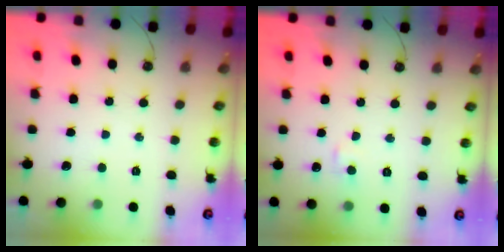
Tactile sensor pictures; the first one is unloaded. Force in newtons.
{"total": 3.1, "press": 3.0, "slide": 0.4}